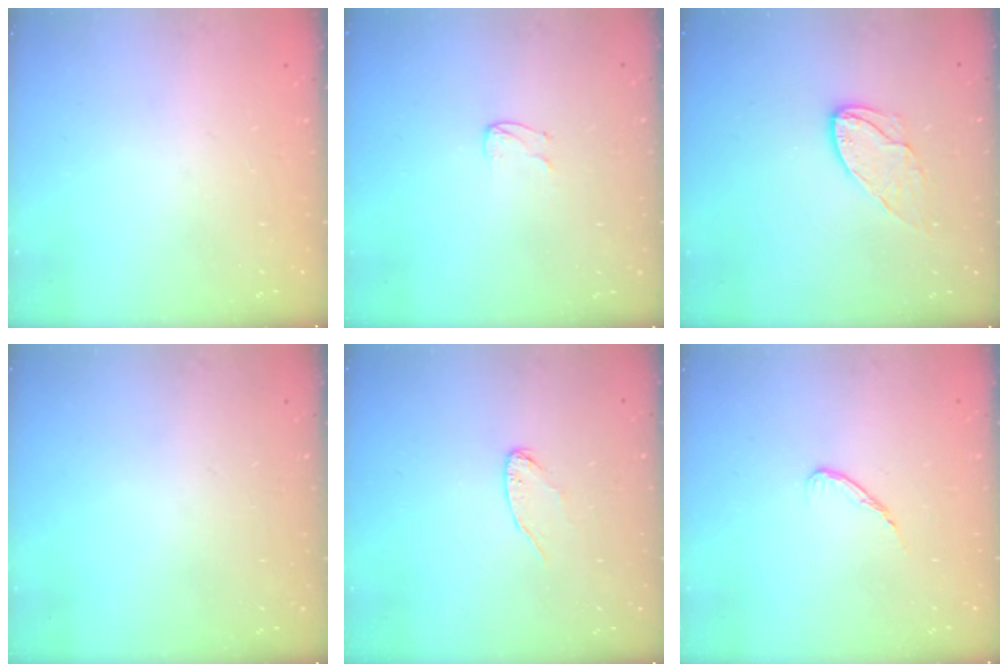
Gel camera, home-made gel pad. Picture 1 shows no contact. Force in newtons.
{"total": 3.7, "press": 3.7, "slide": 0.3}
{"total": 8.6, "press": 8.5, "slide": 0.6}
{"total": 0.0}
{"total": 4.7, "press": 4.7, "slide": 0.4}
{"total": 4.6, "press": 4.6, "slide": 0.5}